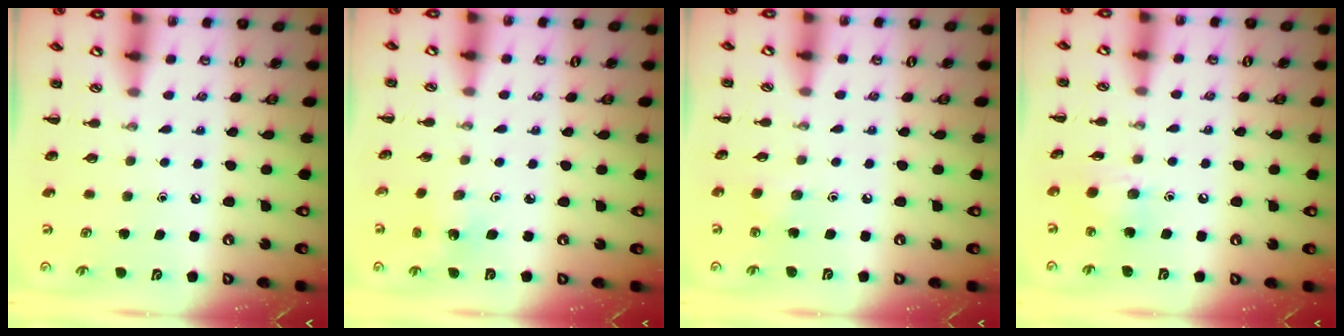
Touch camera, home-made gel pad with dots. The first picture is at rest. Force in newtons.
{"total": 2.0, "press": 1.9, "slide": 0.7}
{"total": 3.0, "press": 2.8, "slide": 1.0}
{"total": 8.8, "press": 8.6, "slide": 1.8}